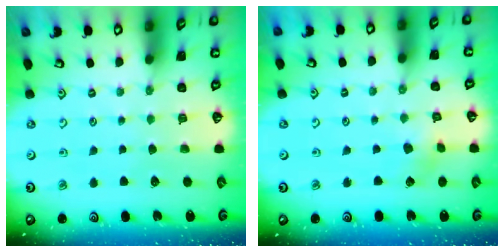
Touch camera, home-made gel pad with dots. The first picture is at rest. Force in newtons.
{"total": 3.0, "press": 3.0, "slide": 0.4}